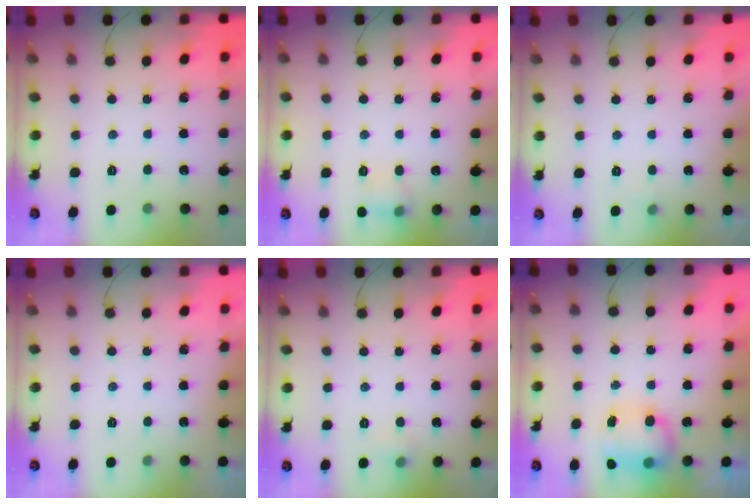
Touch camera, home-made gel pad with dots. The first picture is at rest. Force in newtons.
{"total": 6.2, "press": 5.9, "slide": 1.8}
{"total": 2.5, "press": 2.4, "slide": 1.0}
{"total": 0.0}
{"total": 3.6, "press": 3.5, "slide": 0.9}
{"total": 8.6, "press": 8.4, "slide": 1.6}